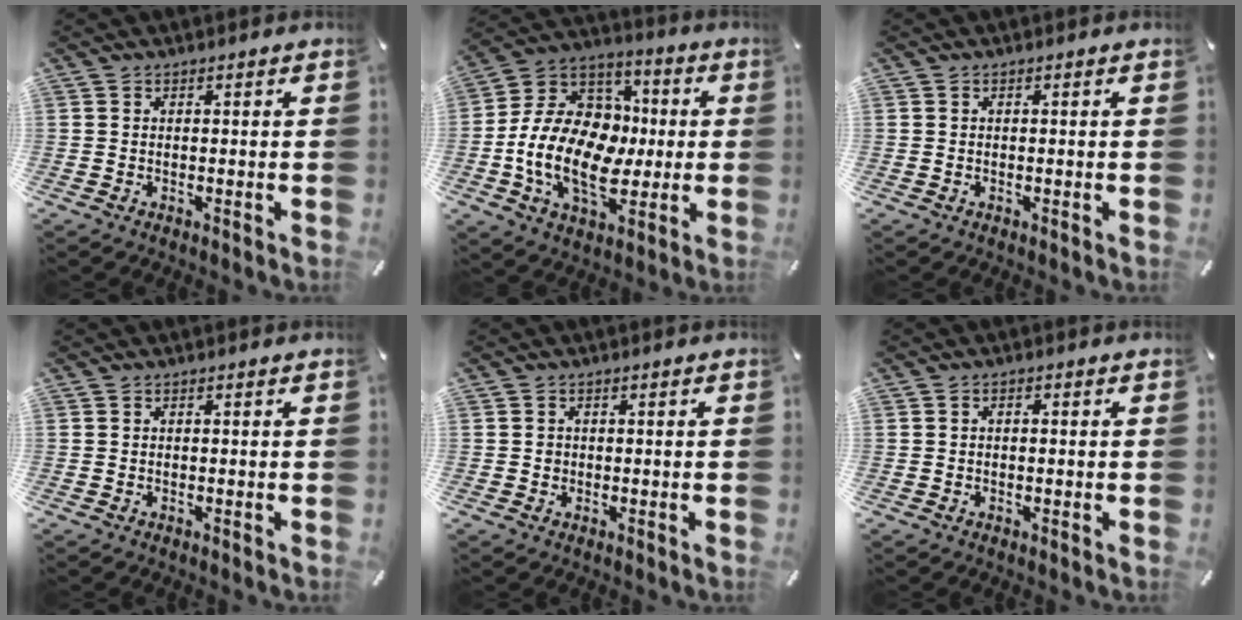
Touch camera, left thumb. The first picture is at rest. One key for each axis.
{"total": 18.9, "fx": -3.6, "fy": 13.6, "fz": 12.7, "tx": -0.271, "ty": 0.006, "tz": -0.062}
{"total": 0.0}
{"total": 0.0}
{"total": 1.2, "fx": -0.2, "fy": 1.2, "fz": 0.3, "tx": -0.004, "ty": 0.006, "tz": -0.007}
{"total": 1.0, "fx": -0.2, "fy": 0.7, "fz": 0.7, "tx": -0.013, "ty": 0.004, "tz": -0.005}